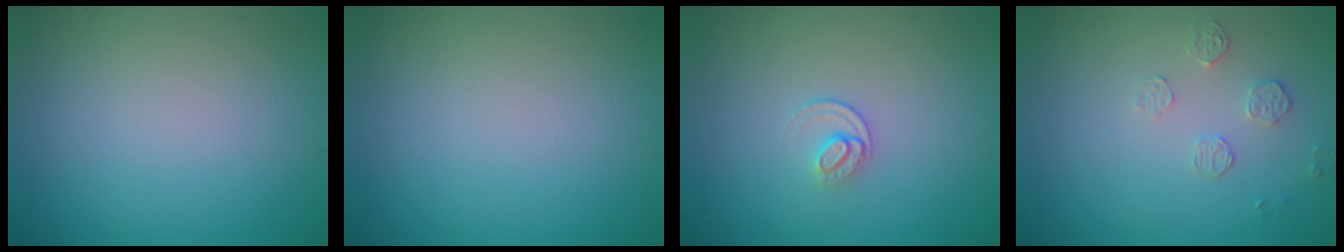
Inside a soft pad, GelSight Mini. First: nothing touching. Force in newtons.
{"total": 0.0}
{"total": 1.2, "press": 0.8, "slide": 0.9}
{"total": 1.5, "press": 0.8, "slide": 1.3}